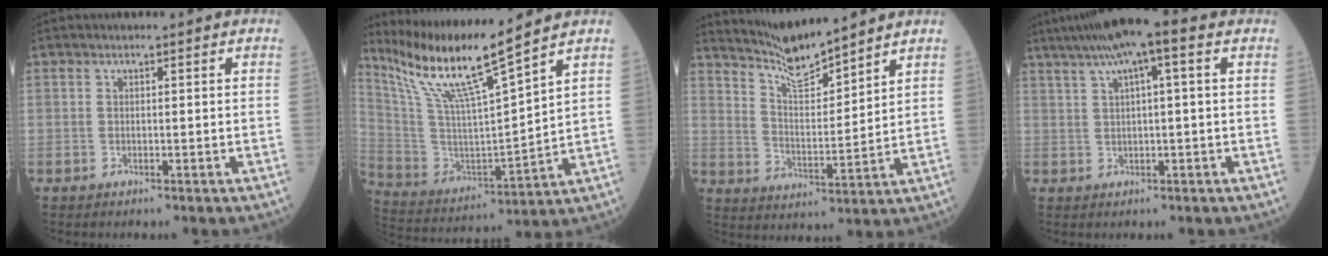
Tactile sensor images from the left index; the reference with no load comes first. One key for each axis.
{"total": 14.8, "fx": 11.7, "fy": -1.2, "fz": 8.9, "tx": -0.180, "ty": -0.005, "tz": 0.229}
{"total": 9.0, "fx": 8.6, "fy": -0.2, "fz": 2.6, "tx": -0.061, "ty": -0.004, "tz": 0.166}
{"total": 8.6, "fx": 4.7, "fy": 0.6, "fz": 7.1, "tx": -0.122, "ty": 0.035, "tz": 0.071}